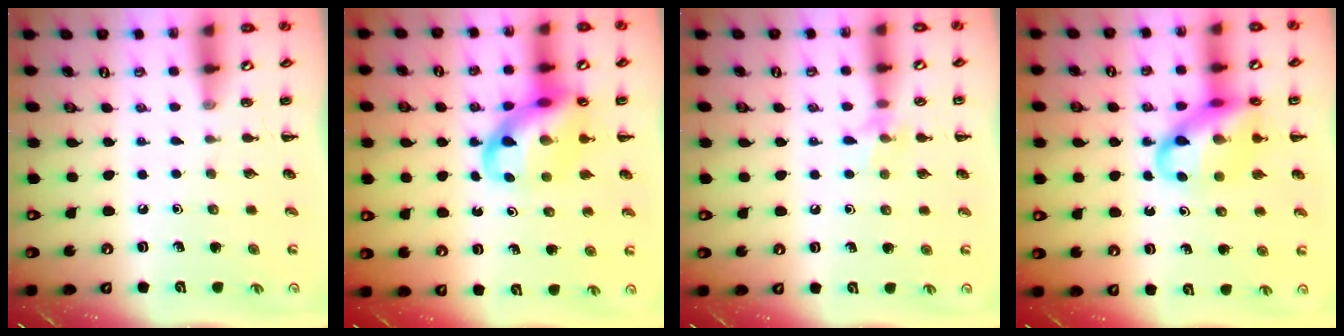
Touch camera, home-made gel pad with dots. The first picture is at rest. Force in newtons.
{"total": 14.6, "press": 14.2, "slide": 3.4}
{"total": 6.8, "press": 6.6, "slide": 1.6}
{"total": 15.8, "press": 15.5, "slide": 3.0}